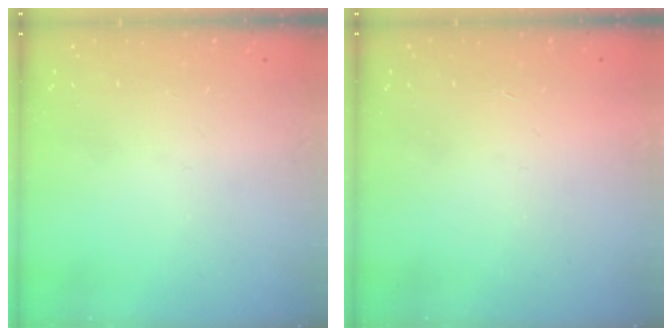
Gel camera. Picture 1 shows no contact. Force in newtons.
{"total": 1.5, "press": 1.5, "slide": 0.1}